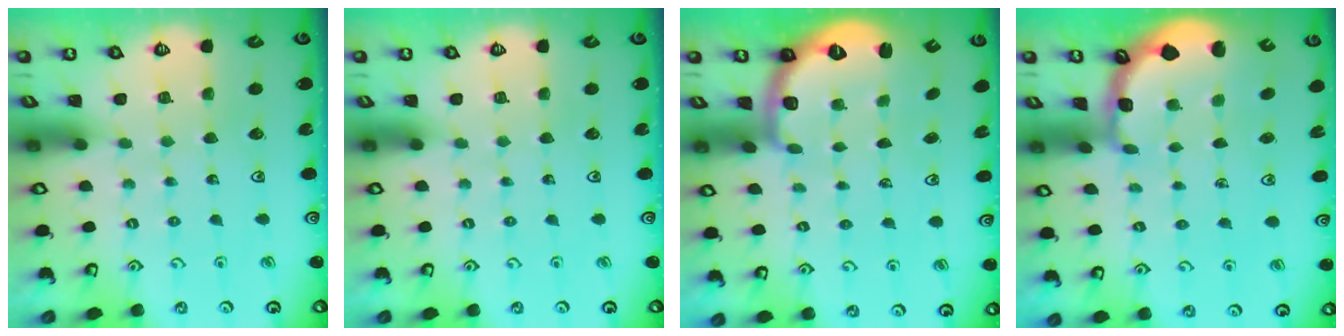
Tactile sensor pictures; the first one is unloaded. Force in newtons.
{"total": 0.0}
{"total": 2.5, "press": 2.0, "slide": 1.5}
{"total": 1.8, "press": 1.8, "slide": 0.5}